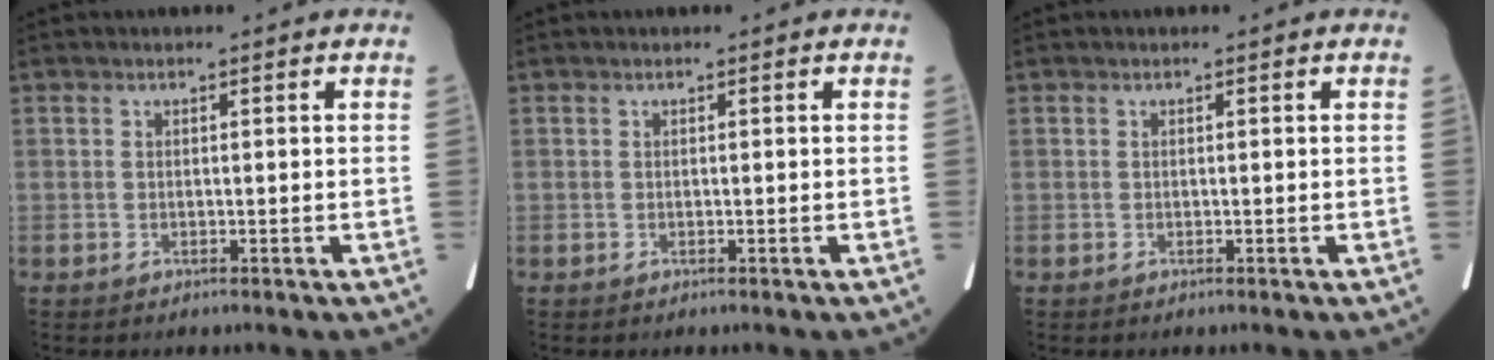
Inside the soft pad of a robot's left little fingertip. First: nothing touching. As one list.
[{"total": 0.0}, {"total": 0.0}]